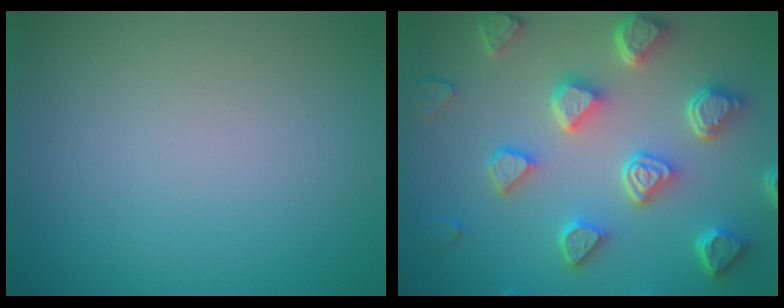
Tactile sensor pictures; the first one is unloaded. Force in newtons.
{"total": 7.1, "press": 5.6, "slide": 4.4}